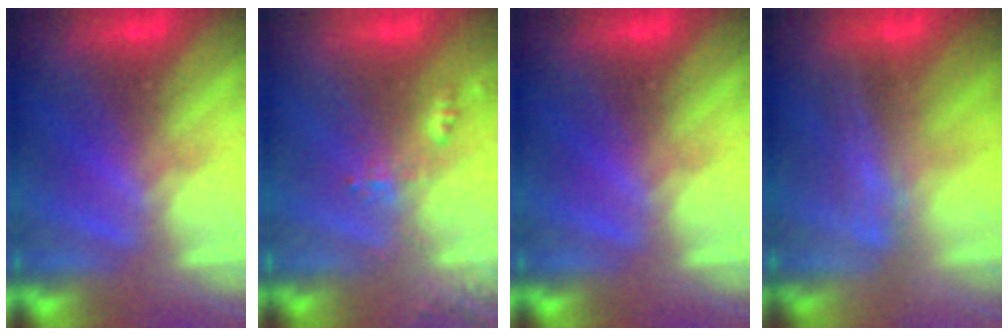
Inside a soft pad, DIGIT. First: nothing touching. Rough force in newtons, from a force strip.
{"total": 2.4}
{"total": 0.0}
{"total": 2.4}